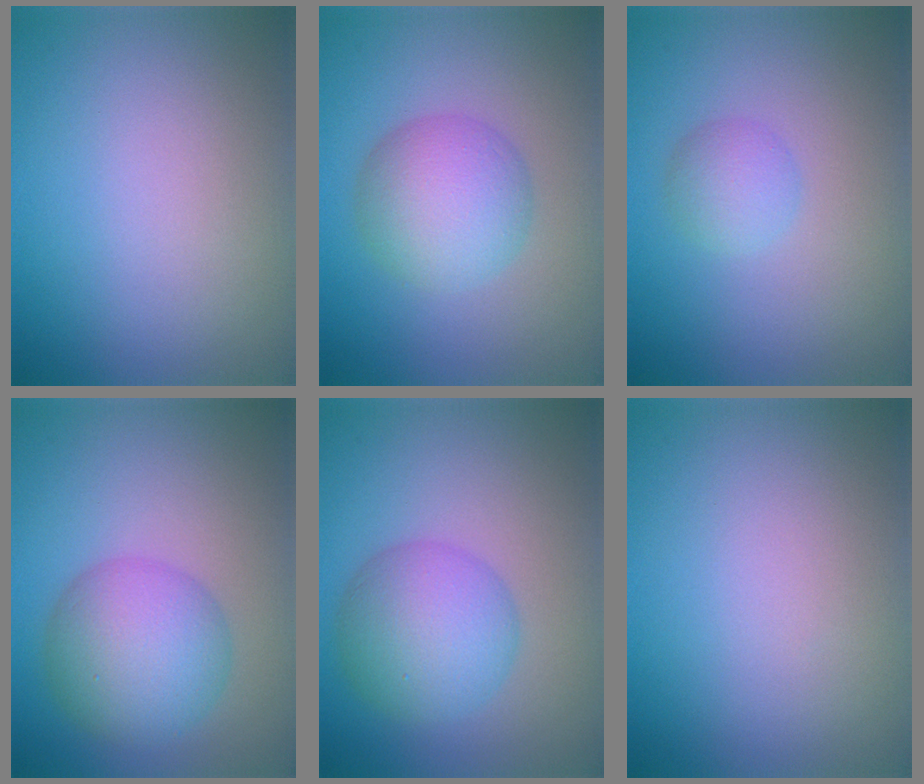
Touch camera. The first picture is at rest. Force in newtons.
{"total": 5.5, "press": 5.5, "slide": 0.1}
{"total": 2.0, "press": 2.0, "slide": 0.0}
{"total": 6.6, "press": 6.6, "slide": 0.1}
{"total": 6.0, "press": 6.0, "slide": 0.2}
{"total": 0.0}